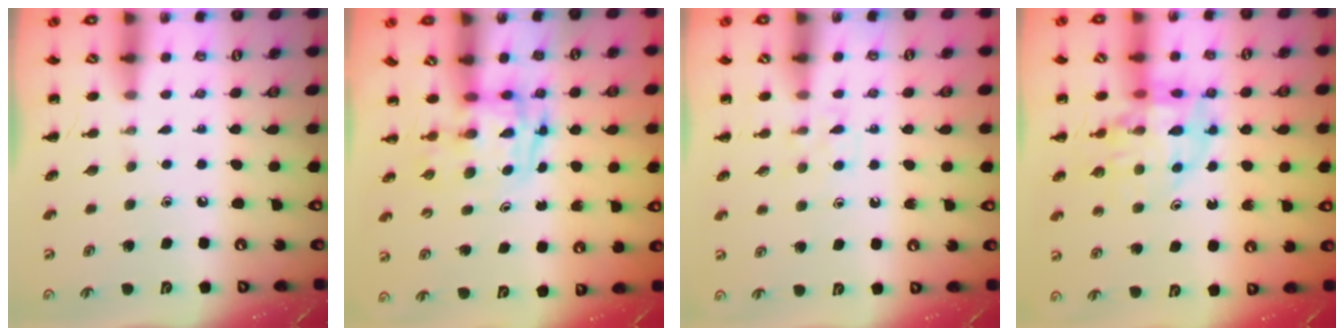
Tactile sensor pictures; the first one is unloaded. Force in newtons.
{"total": 3.3, "press": 3.3, "slide": 0.6}
{"total": 5.8, "press": 5.6, "slide": 1.6}
{"total": 11.4, "press": 11.0, "slide": 3.3}